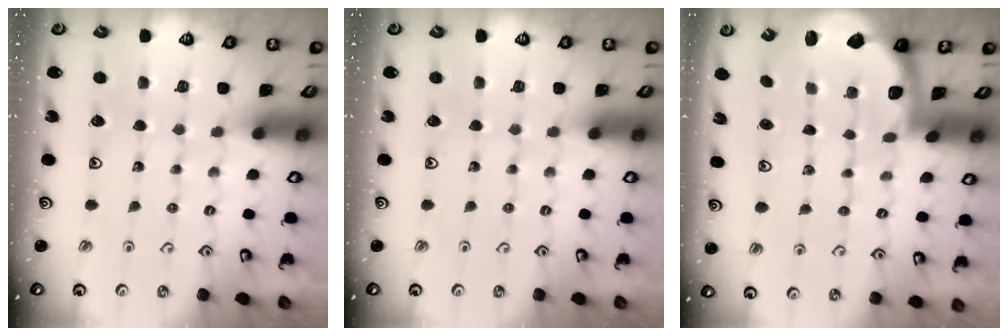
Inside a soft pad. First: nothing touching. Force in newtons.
{"total": 0.0}
{"total": 2.0, "press": 2.0, "slide": 0.5}